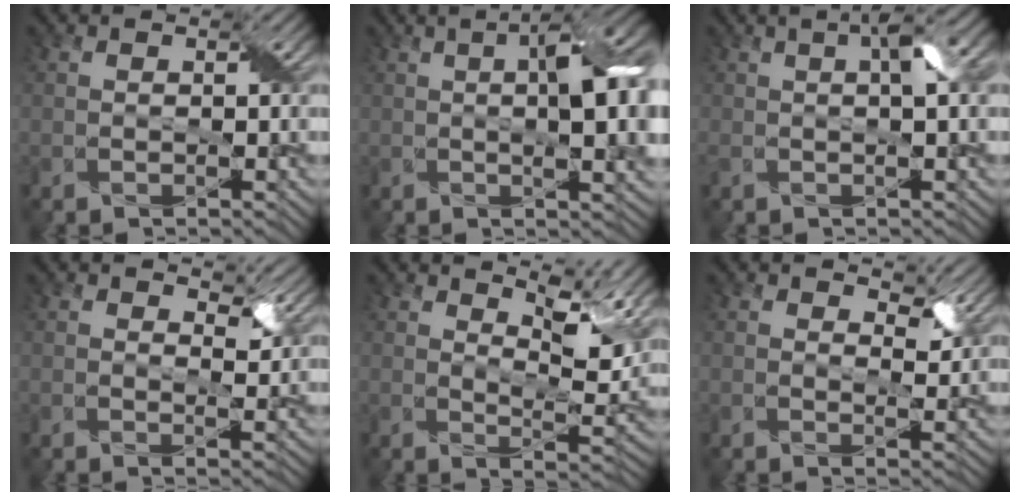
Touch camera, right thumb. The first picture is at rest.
{"total": 8.8, "force": [1.4, 2.4, 8.3], "torque": [-0.128, 0.011, 0.020]}
{"total": 5.1, "force": [1.2, 1.2, 4.8], "torque": [-0.086, 0.016, 0.013]}
{"total": 3.6, "force": [2.6, 1.6, 2.1], "torque": [-0.038, -0.007, 0.039]}
{"total": 9.7, "force": [6.1, 3.1, 6.9], "torque": [-0.120, 0.003, 0.097]}
{"total": 4.1, "force": [2.8, 1.8, 2.3], "torque": [-0.041, -0.007, 0.042]}